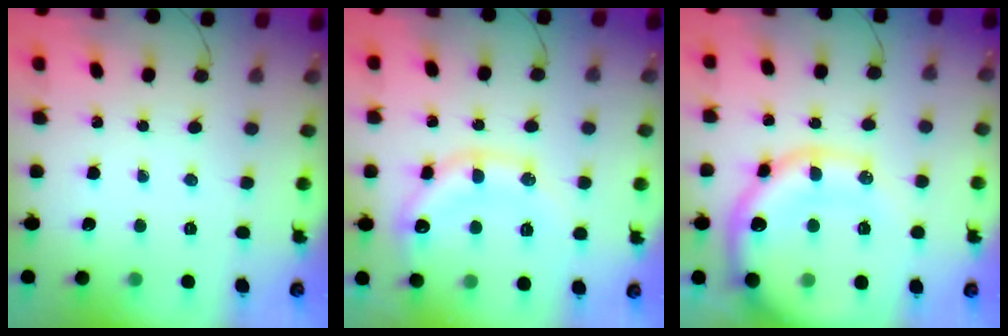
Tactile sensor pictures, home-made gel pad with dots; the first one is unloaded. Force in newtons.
{"total": 15.0, "press": 14.9, "slide": 1.6}
{"total": 23.3, "press": 22.8, "slide": 4.6}